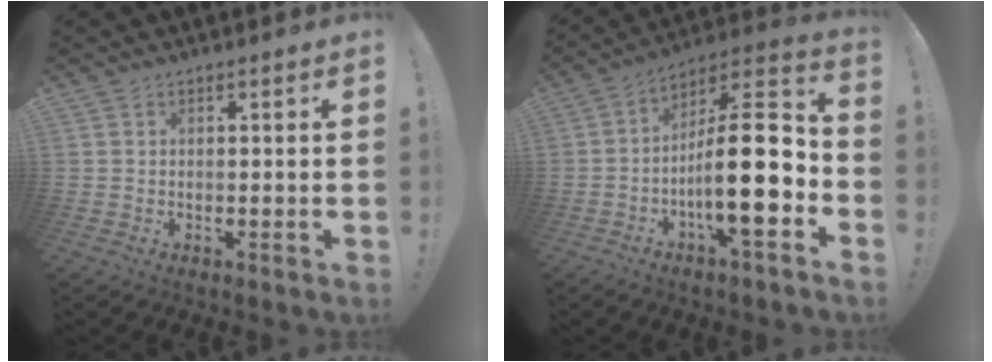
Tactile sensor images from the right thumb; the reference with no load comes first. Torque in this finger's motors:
{"motor_torque": [2.36, 2.64, 1.55, -1.22, 0.55]}